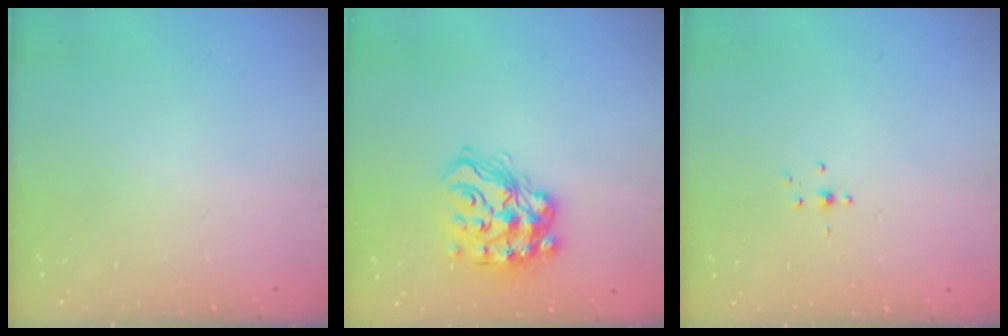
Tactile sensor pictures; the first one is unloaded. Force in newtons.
{"total": 16.6, "press": 16.5, "slide": 1.9}
{"total": 2.7, "press": 2.6, "slide": 0.9}